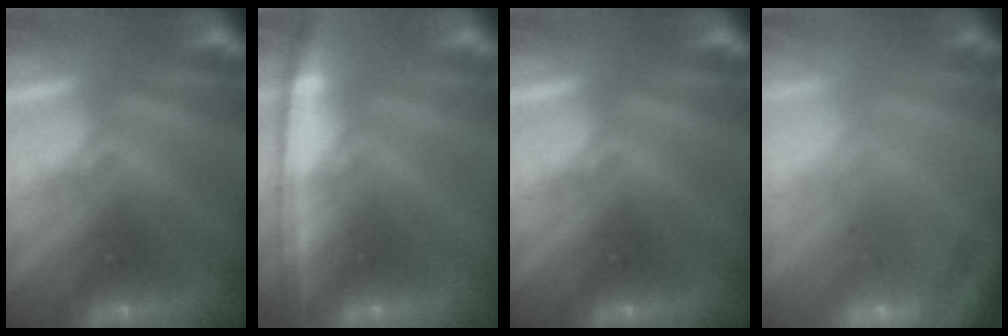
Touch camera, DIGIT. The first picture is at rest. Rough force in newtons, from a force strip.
{"total": 1.3}
{"total": 0.0}
{"total": 5.7}